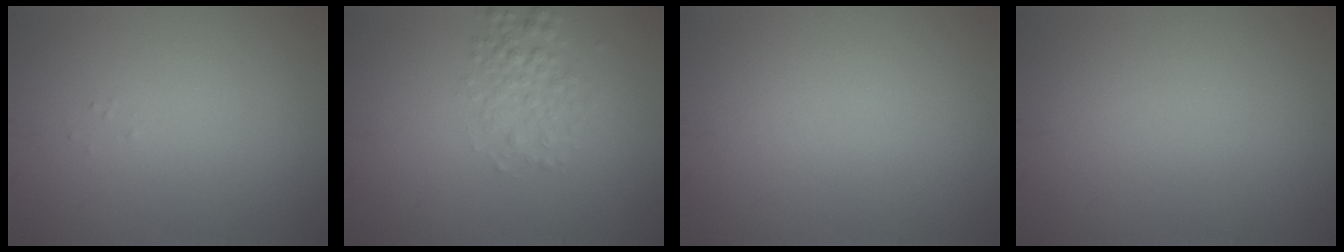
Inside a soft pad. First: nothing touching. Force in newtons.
{"total": 2.3, "press": 2.3, "slide": 0.1}
{"total": 0.0}
{"total": 0.0}